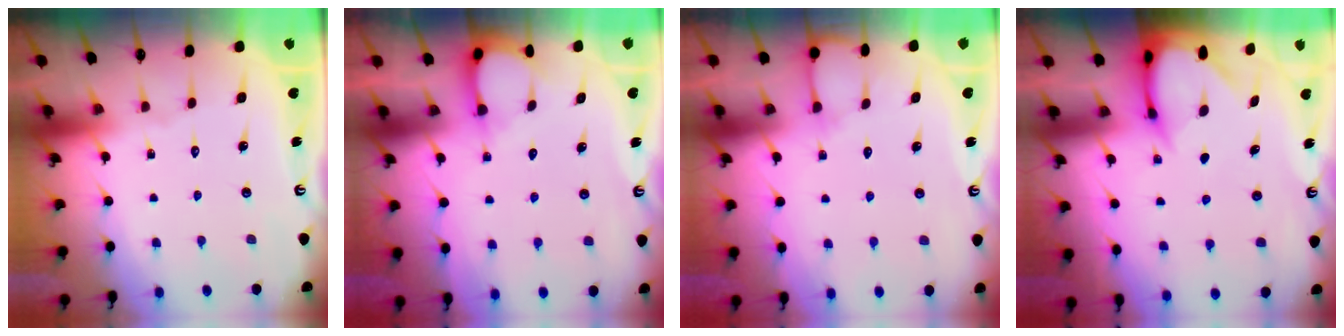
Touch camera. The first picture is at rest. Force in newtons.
{"total": 3.6, "press": 3.6, "slide": 0.5}
{"total": 4.3, "press": 4.3, "slide": 0.4}
{"total": 3.4, "press": 3.4, "slide": 0.2}